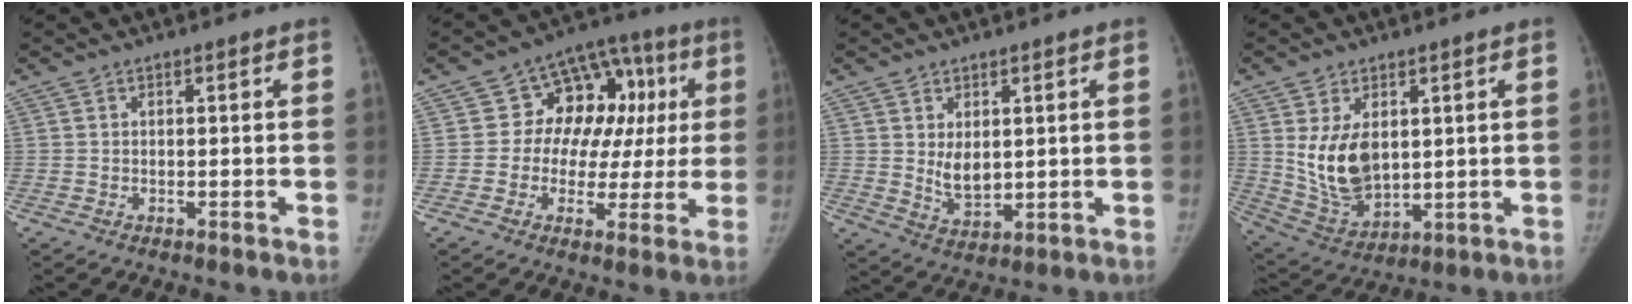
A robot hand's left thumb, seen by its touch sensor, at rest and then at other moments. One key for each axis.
{"total": 15.2, "fx": 2.4, "fy": 11.6, "fz": 9.6, "tx": -0.056, "ty": 0.036, "tz": 0.029}
{"total": 5.6, "fx": 1.2, "fy": 3.7, "fz": 4.0, "tx": -0.050, "ty": -0.019, "tz": 0.035}
{"total": 11.7, "fx": 2.3, "fy": 7.5, "fz": 8.8, "tx": -0.137, "ty": -0.022, "tz": 0.064}